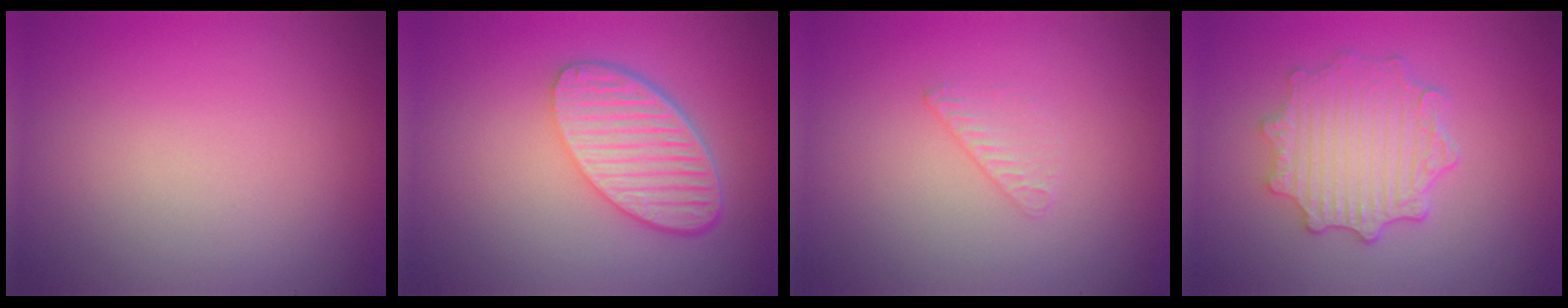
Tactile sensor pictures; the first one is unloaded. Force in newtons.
{"total": 5.6, "press": 4.2, "slide": 3.8}
{"total": 0.6, "press": 0.3, "slide": 0.5}
{"total": 5.1, "press": 4.1, "slide": 3.0}